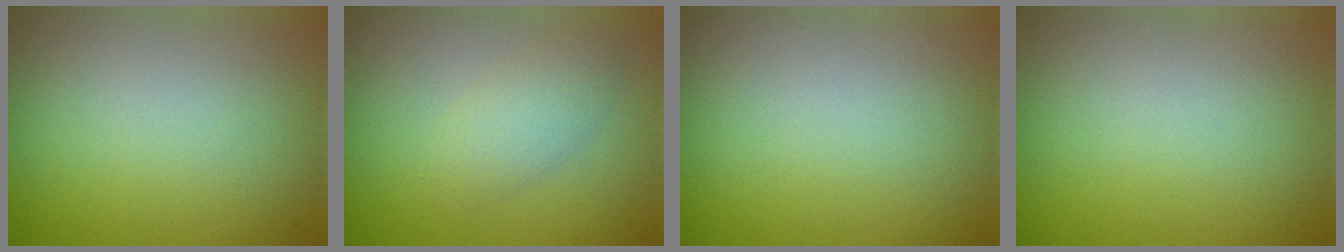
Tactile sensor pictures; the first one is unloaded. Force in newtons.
{"total": 2.5, "press": 2.5, "slide": 0.0}
{"total": 0.0}
{"total": 0.0}